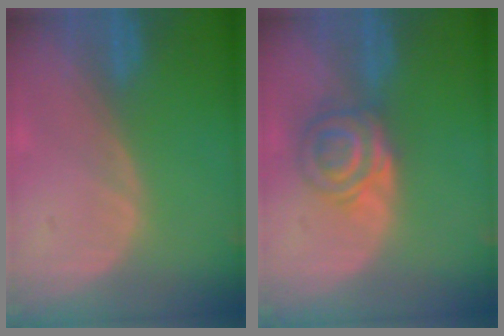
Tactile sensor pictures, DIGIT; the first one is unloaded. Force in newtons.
{"total": 6.0, "press": 5.5, "slide": 2.3}